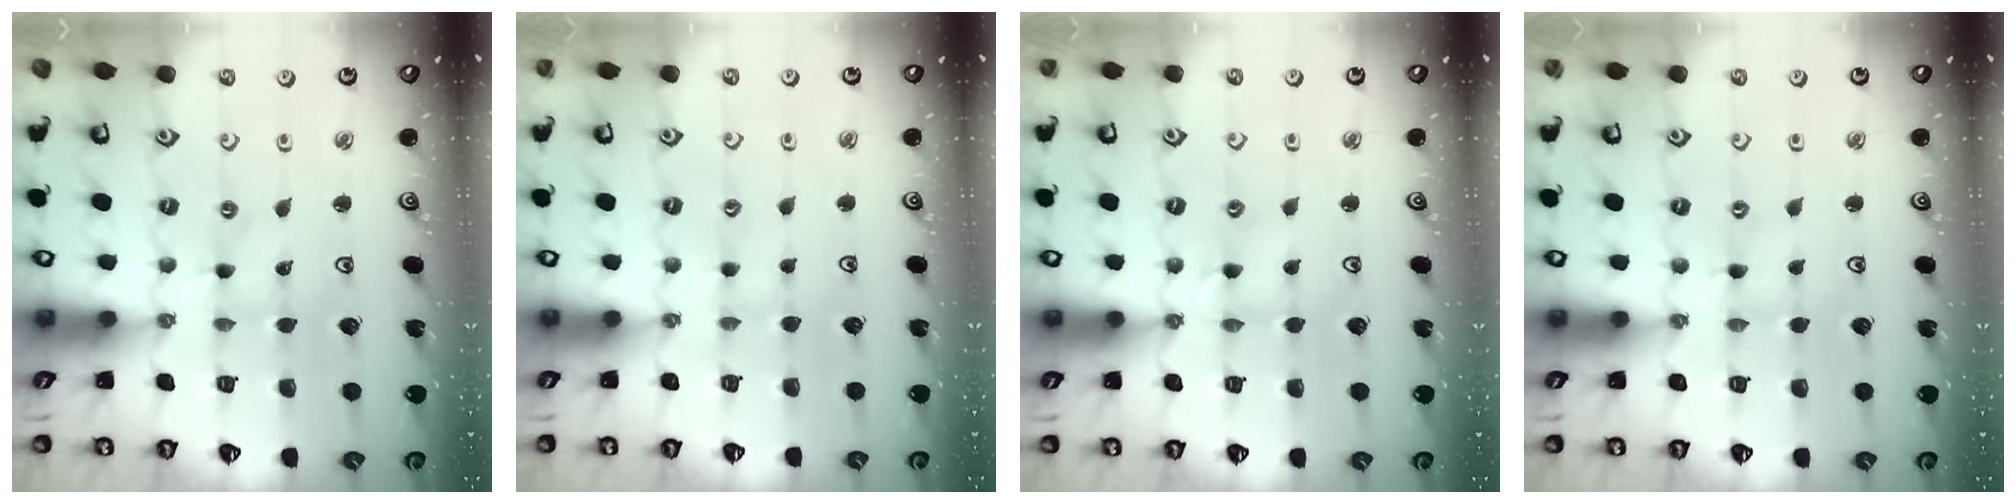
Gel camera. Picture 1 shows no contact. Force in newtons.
{"total": 1.2, "press": 1.2, "slide": 0.3}
{"total": 3.0, "press": 3.0, "slide": 0.3}
{"total": 0.0}